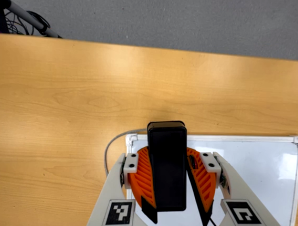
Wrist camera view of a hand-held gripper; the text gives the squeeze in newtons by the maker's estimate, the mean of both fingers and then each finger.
{"total": 9.8, "left": 9.7, "right": 9.9}